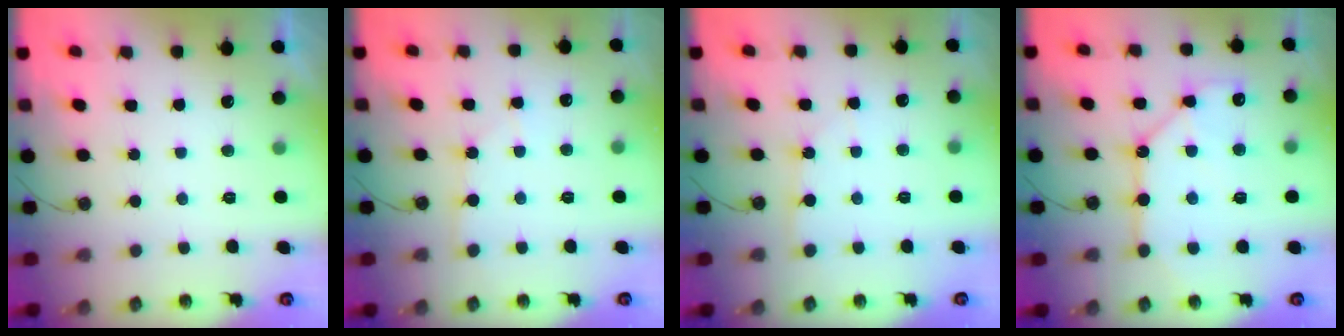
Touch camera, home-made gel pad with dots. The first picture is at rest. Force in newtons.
{"total": 3.2, "press": 3.2, "slide": 0.3}
{"total": 3.6, "press": 3.6, "slide": 0.4}
{"total": 11.1, "press": 11.1, "slide": 1.1}